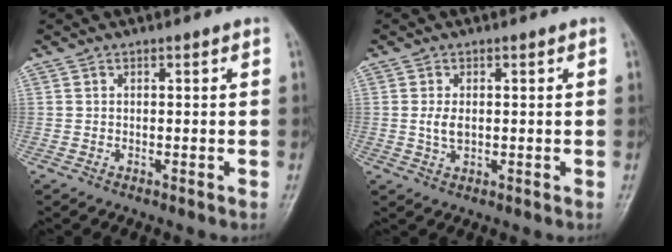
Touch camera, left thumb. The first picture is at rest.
{"total": 2.9, "force": [0.4, 1.6, 2.4], "torque": [-0.047, -0.003, 0.011]}